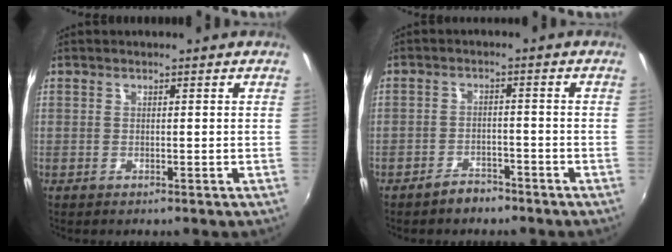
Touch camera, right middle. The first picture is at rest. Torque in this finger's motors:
{"motor_torque": [0.52, -0.63, -0.06, -0.01]}